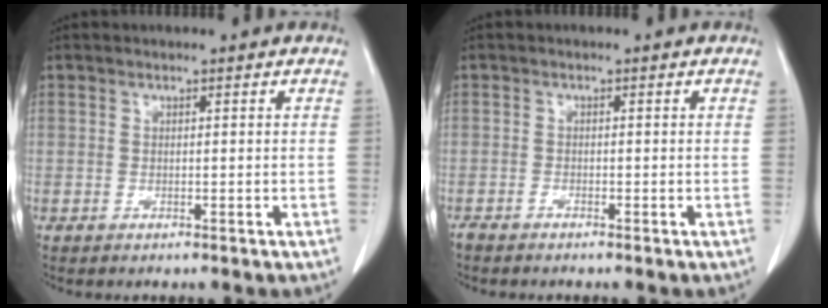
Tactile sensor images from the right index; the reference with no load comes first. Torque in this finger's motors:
{"motor_torque": [-0.02, -0.01, -0.01, 0.02]}